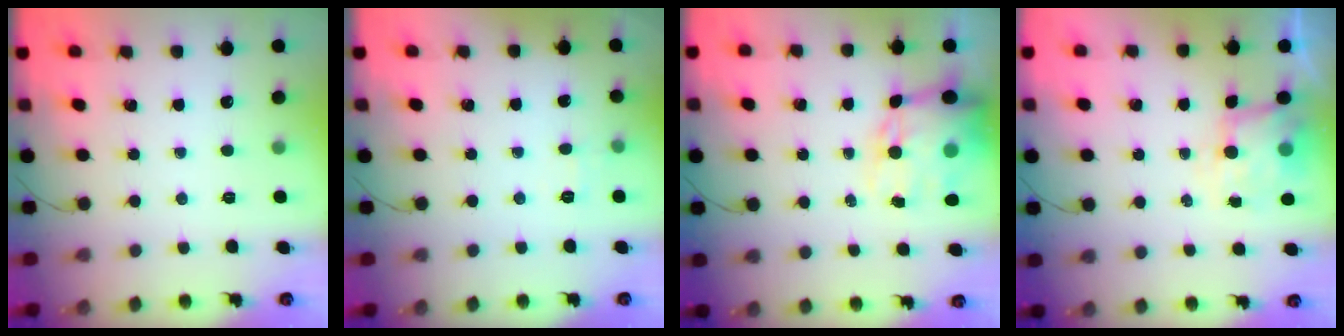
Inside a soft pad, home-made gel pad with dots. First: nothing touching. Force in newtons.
{"total": 5.2, "press": 5.0, "slide": 1.3}
{"total": 15.1, "press": 14.7, "slide": 3.3}
{"total": 5.3, "press": 5.2, "slide": 1.1}